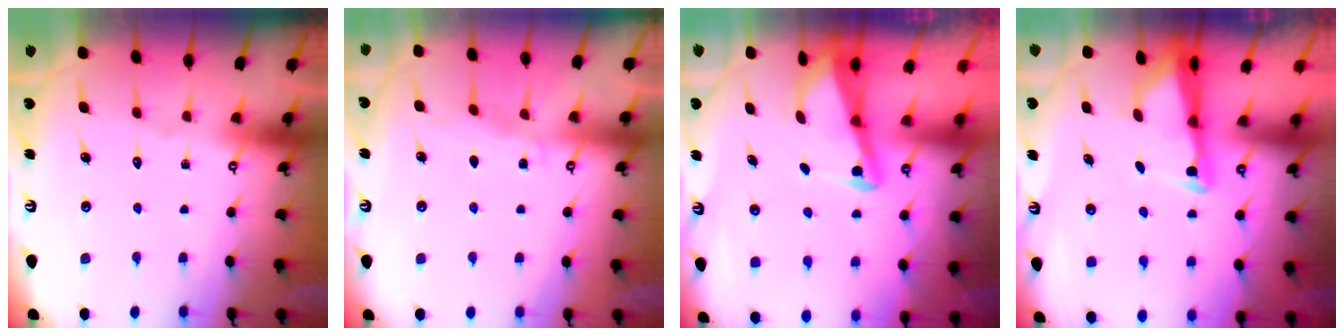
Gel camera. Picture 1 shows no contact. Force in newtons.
{"total": 5.0, "press": 5.0, "slide": 0.5}
{"total": 3.0, "press": 3.0, "slide": 0.3}
{"total": 2.7, "press": 2.6, "slide": 0.5}